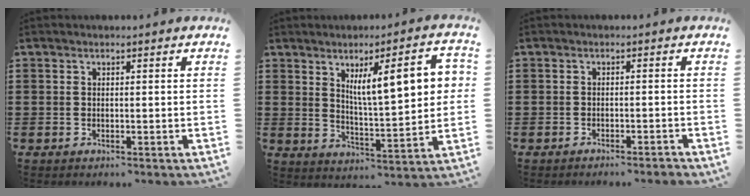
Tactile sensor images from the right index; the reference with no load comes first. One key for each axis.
{"total": 10.2, "fx": 3.7, "fy": 2.6, "fz": 9.1, "tx": -0.151, "ty": -0.002, "tz": 0.056}
{"total": 1.3, "fx": -1.2, "fy": -0.3, "fz": 0.4, "tx": -0.008, "ty": 0.001, "tz": -0.024}